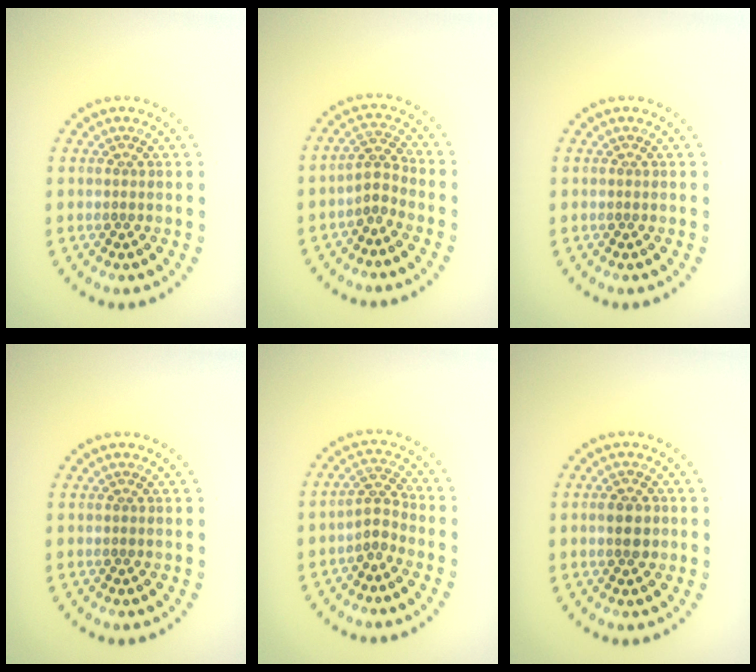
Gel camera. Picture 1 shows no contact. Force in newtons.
{"total": 2.1, "press": 1.6, "slide": 1.3}
{"total": 0.0}
{"total": 0.0}
{"total": 2.0, "press": 1.6, "slide": 1.3}
{"total": 2.2, "press": 2.2, "slide": 0.1}